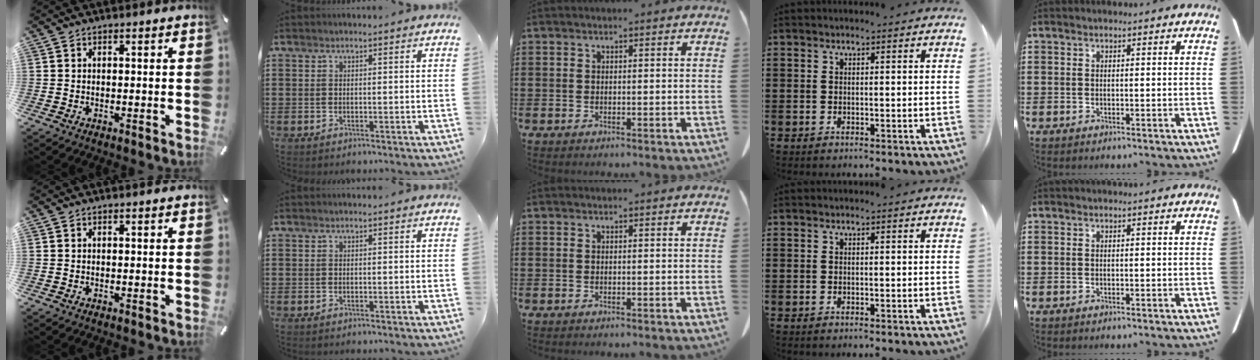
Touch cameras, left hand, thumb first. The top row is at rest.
{}